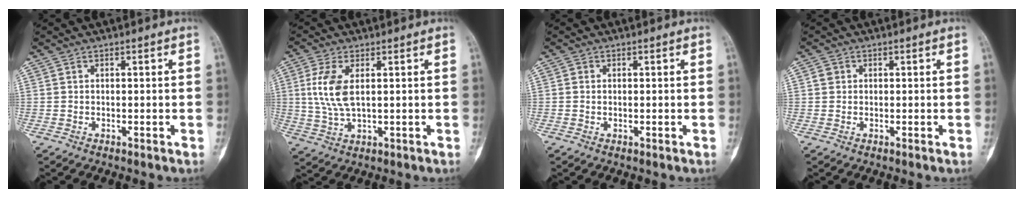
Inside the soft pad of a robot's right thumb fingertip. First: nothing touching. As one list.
[{"total": 7.8, "force": [1.6, 3.5, 6.8], "torque": [-0.152, -0.005, 0.037]}, {"total": 0.6, "force": [0.1, 0.5, 0.4], "torque": [-0.003, 0.000, 0.001]}, {"total": 1.4, "force": [0.5, 1.3, 0.4], "torque": [0.003, 0.001, 0.004]}]